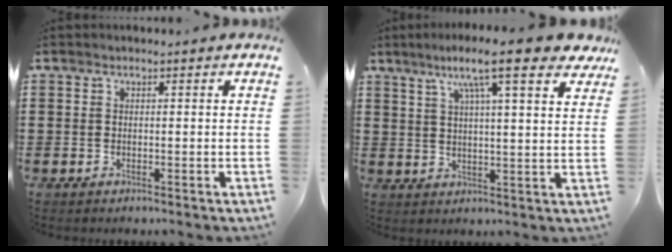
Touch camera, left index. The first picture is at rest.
{"total": 10.3, "force": [7.1, 1.2, 7.4], "torque": [-0.142, -0.018, 0.113]}